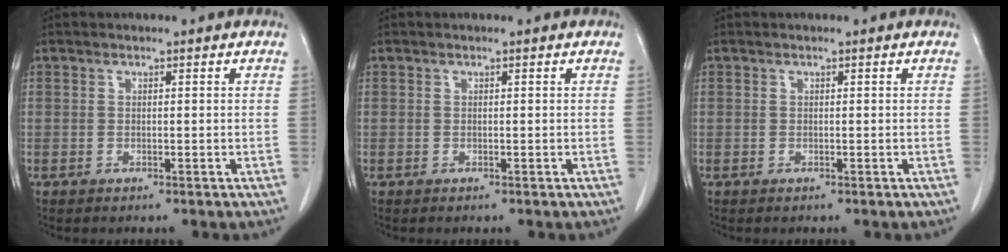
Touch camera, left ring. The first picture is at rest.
{"total": 0.0}
{"total": 0.0}